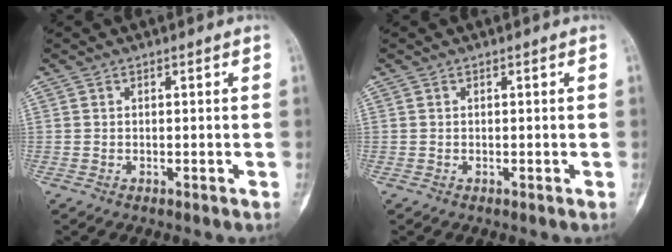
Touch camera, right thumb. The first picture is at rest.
{"total": 0.0}